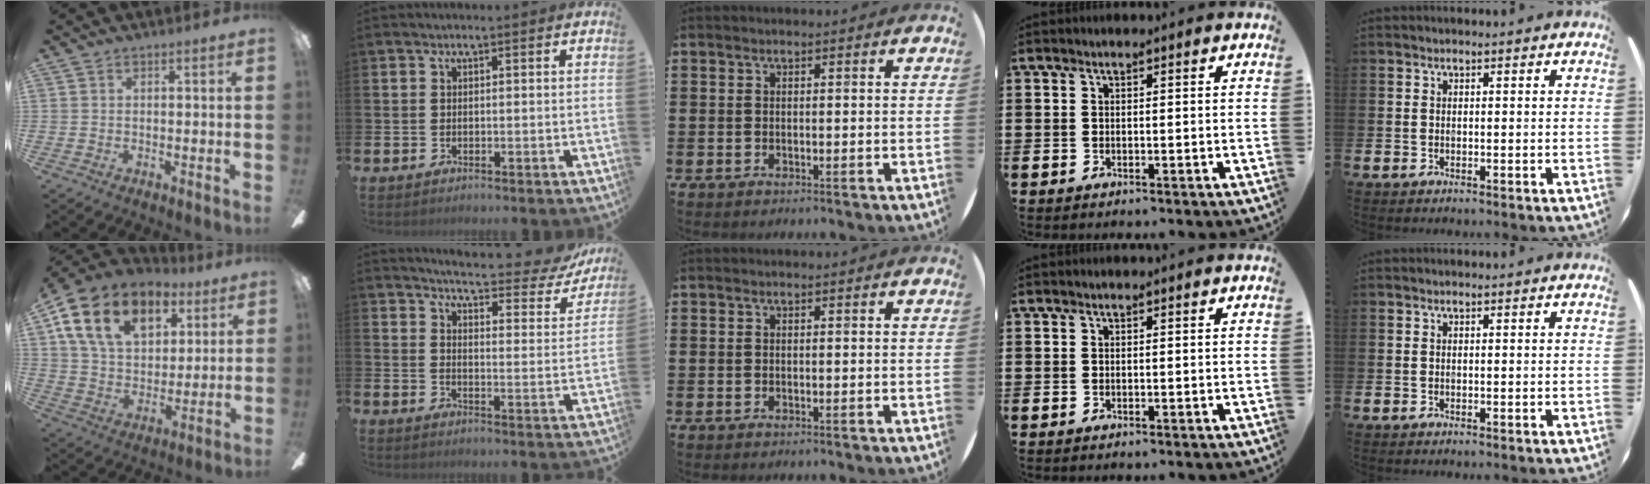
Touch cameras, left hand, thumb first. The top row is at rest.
{"thumb": {"total": 17.7, "force": [9.1, 11.4, 10.0], "torque": [-0.170, -0.026, 0.167]}, "index": {"total": 5.0, "force": [4.8, 0.6, 1.2], "torque": [-0.035, -0.046, 0.074]}}